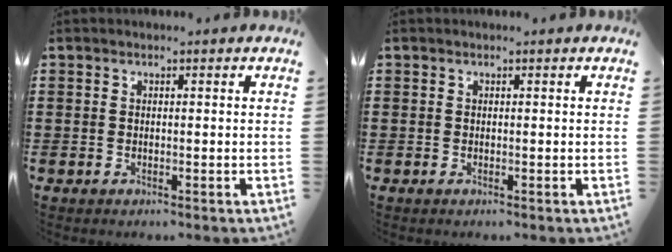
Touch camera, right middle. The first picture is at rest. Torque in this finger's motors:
{"motor_torque": [-0.05, -0.03, 0.23, -0.01]}